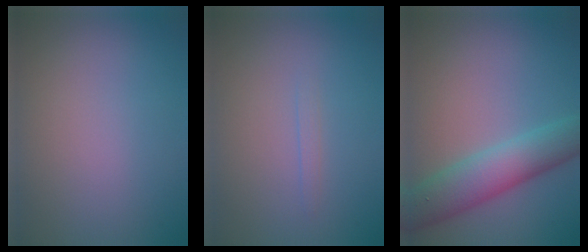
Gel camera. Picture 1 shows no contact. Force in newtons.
{"total": 0.6, "press": 0.6, "slide": 0.1}
{"total": 6.2, "press": 6.2, "slide": 0.2}